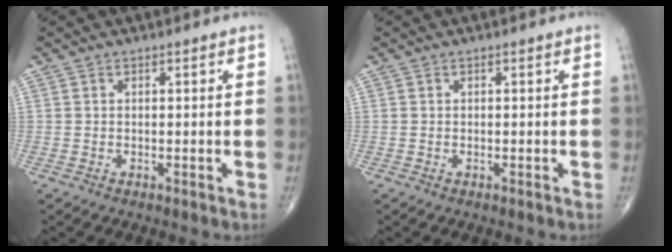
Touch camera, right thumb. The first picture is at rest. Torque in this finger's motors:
{"motor_torque": [0.29, 0.12, -0.11, -0.17, 0.01]}